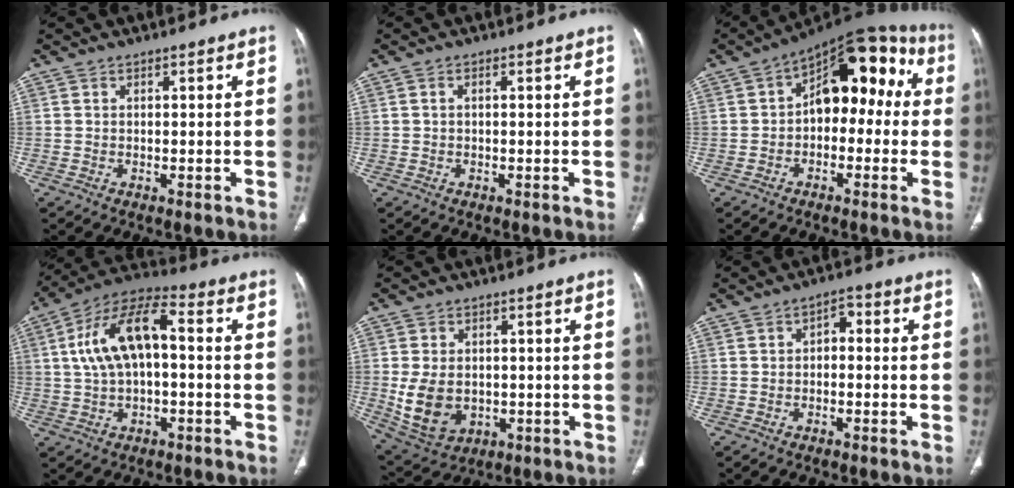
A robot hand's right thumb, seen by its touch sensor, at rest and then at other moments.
{"total": 0.7, "force": [0.0, 0.4, 0.5], "torque": [-0.012, 0.001, -0.001]}
{"total": 15.3, "force": [1.2, 9.2, 12.2], "torque": [-0.118, 0.055, 0.002]}
{"total": 13.7, "force": [1.2, 6.7, 11.9], "torque": [-0.224, 0.042, 0.015]}
{"total": 10.1, "force": [-0.9, 7.4, 6.8], "torque": [-0.117, -0.001, 0.008]}
{"total": 3.2, "force": [-0.3, 2.0, 2.4], "torque": [-0.026, 0.021, -0.015]}